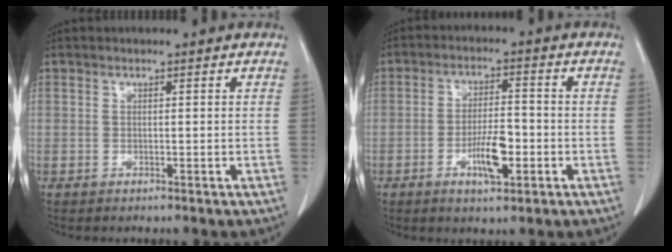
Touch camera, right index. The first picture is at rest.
{"total": 6.5, "force": [-2.4, 1.9, 5.8], "torque": [-0.106, 0.001, -0.038]}